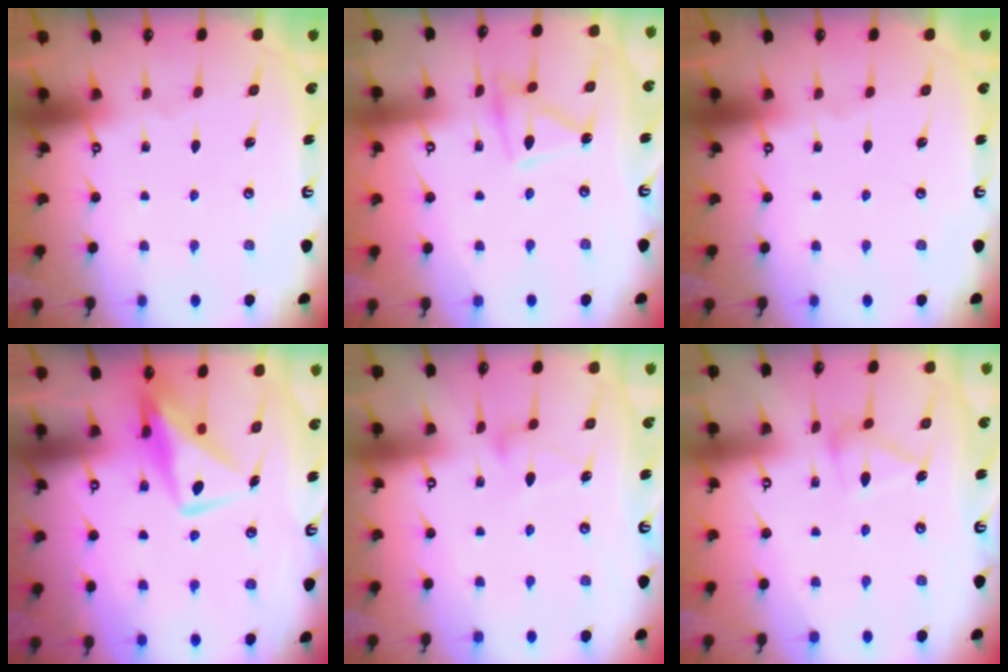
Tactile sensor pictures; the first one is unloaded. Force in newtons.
{"total": 10.5, "press": 10.5, "slide": 0.3}
{"total": 0.0}
{"total": 11.4, "press": 11.3, "slide": 1.1}
{"total": 7.6, "press": 7.6, "slide": 0.5}
{"total": 11.2, "press": 11.2, "slide": 0.4}